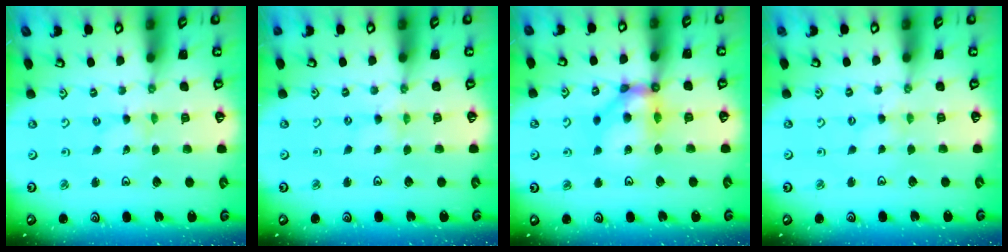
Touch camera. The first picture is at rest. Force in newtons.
{"total": 0.0}
{"total": 10.4, "press": 10.3, "slide": 1.4}
{"total": 0.8, "press": 0.7, "slide": 0.3}